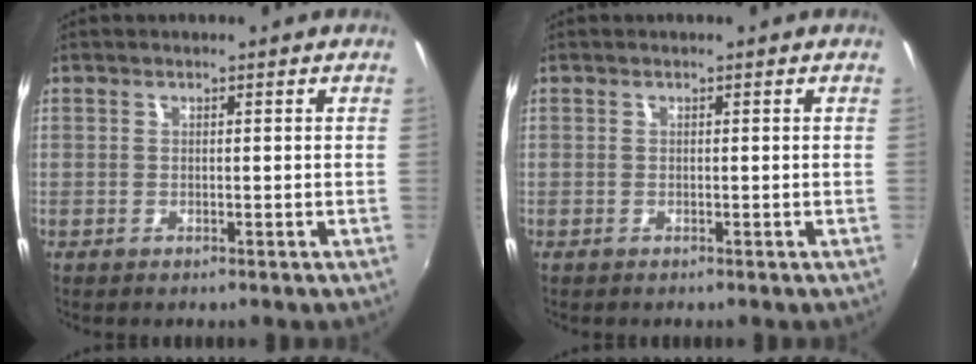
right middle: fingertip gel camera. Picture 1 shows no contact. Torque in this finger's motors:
{"motor_torque": [0.00, 0.00, 0.00, 0.00]}